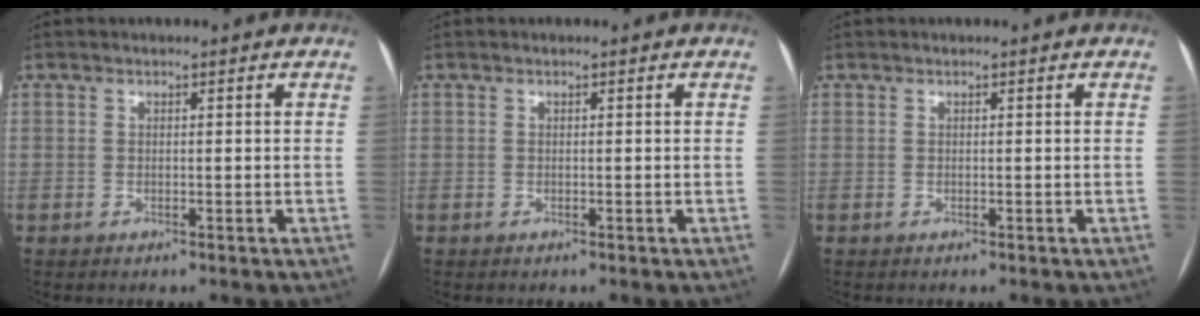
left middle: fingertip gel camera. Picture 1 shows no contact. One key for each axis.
{"total": 0.0}
{"total": 0.0}